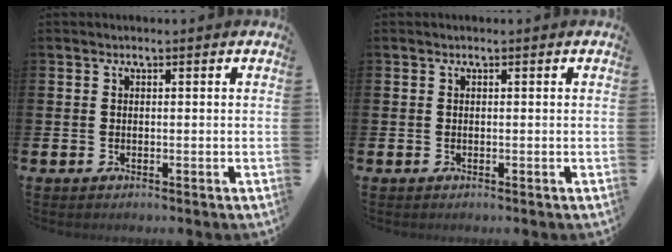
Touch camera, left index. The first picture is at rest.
{"total": 0.0}